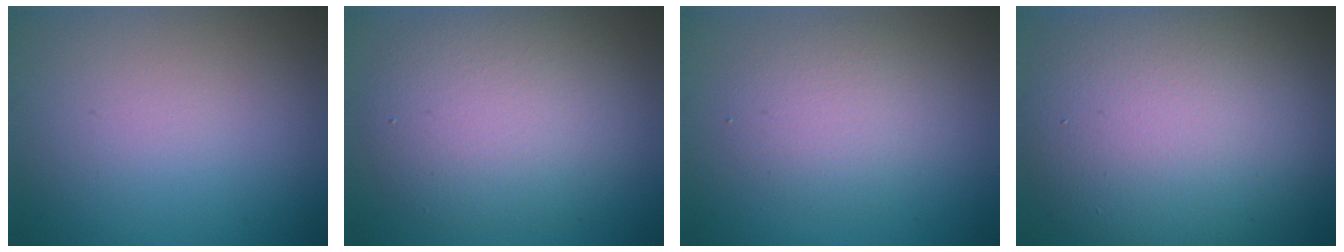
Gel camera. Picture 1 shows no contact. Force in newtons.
{"total": 6.8, "press": 6.8, "slide": 0.4}
{"total": 3.1, "press": 3.1, "slide": 0.1}
{"total": 12.8, "press": 12.8, "slide": 1.0}